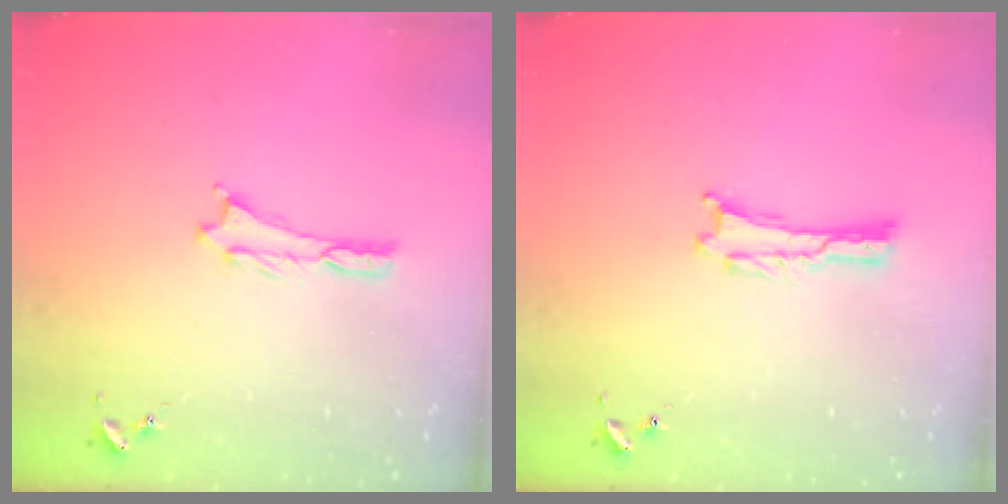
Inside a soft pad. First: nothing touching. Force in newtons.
{"total": 0.0}